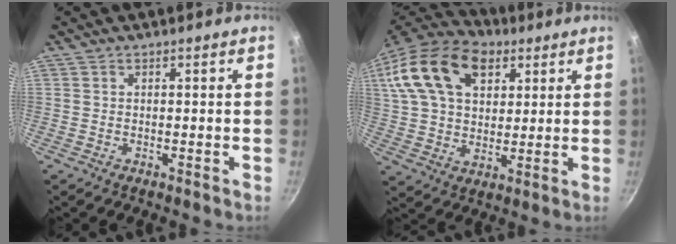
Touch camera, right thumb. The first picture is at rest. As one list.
[{"total": 23.5, "force": [10.0, 15.1, 15.0], "torque": [-0.278, 0.003, 0.173]}]